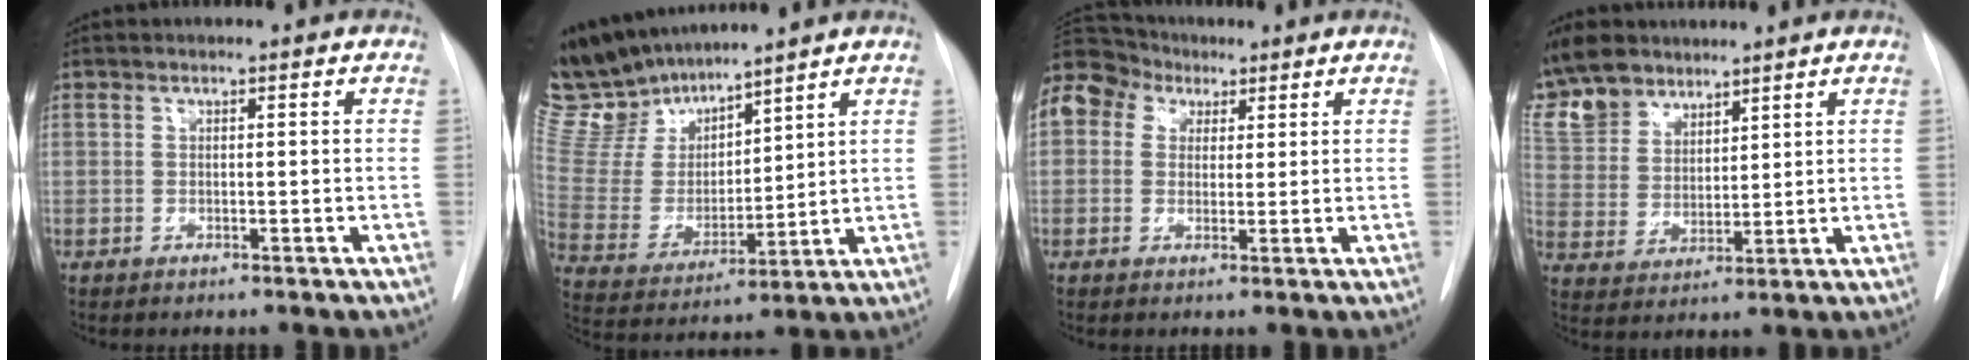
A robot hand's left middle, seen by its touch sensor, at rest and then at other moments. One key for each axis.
{"total": 14.7, "fx": 13.4, "fy": 3.9, "fz": 4.6, "tx": -0.103, "ty": 0.006, "tz": 0.275}
{"total": 20.3, "fx": 9.1, "fy": 15.8, "fz": 8.9, "tx": -0.277, "ty": 0.112, "tz": 0.176}
{"total": 12.7, "fx": 9.8, "fy": 7.1, "fz": 3.8, "tx": -0.094, "ty": 0.024, "tz": 0.198}